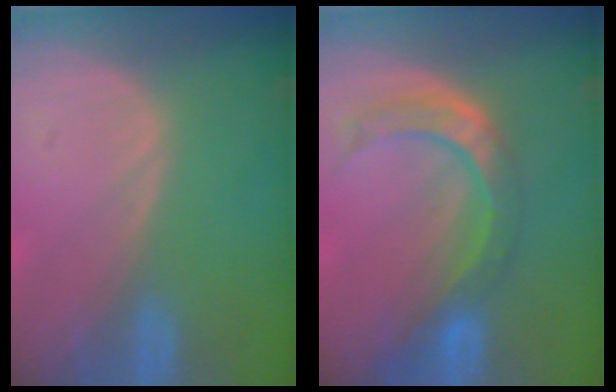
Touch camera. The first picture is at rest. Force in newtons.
{"total": 7.5, "press": 7.0, "slide": 2.7}